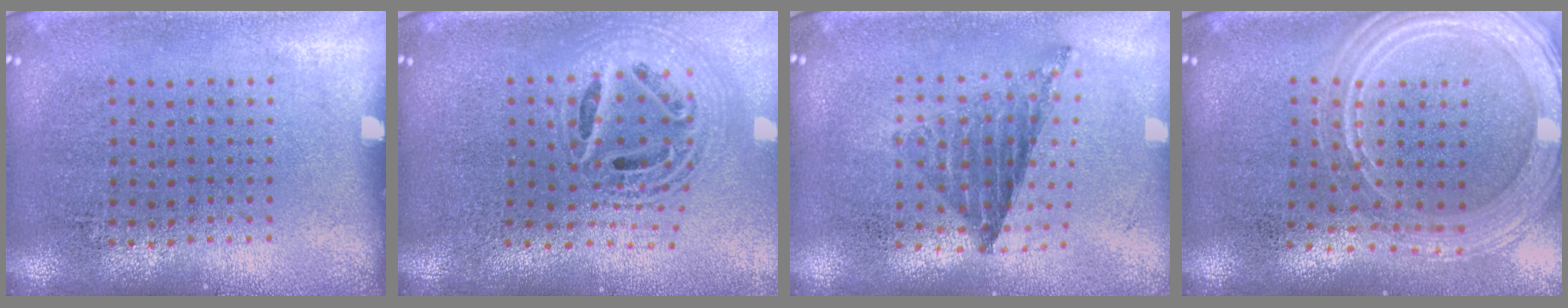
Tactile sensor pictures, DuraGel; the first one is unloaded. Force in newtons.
{"total": 2.2, "press": 1.6, "slide": 1.4}
{"total": 0.8, "press": 0.8, "slide": 0.2}
{"total": 2.1, "press": 1.9, "slide": 0.9}